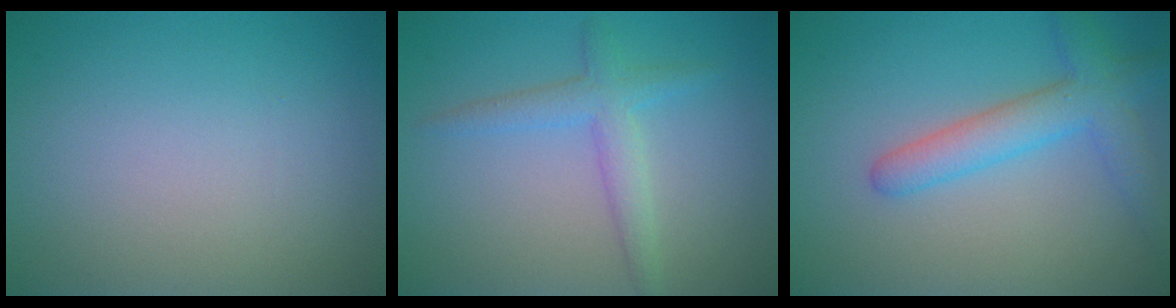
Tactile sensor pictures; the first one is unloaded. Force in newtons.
{"total": 2.7, "press": 2.7, "slide": 0.2}
{"total": 4.4, "press": 4.4, "slide": 0.1}